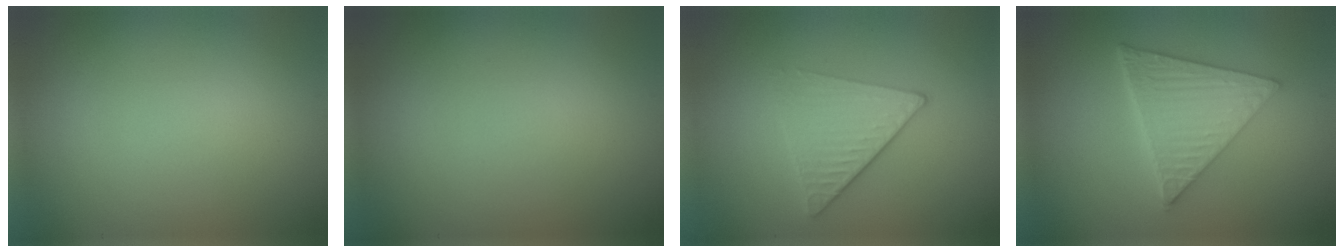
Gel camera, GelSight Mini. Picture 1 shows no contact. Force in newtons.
{"total": 0.0}
{"total": 3.3, "press": 2.9, "slide": 1.5}
{"total": 6.1, "press": 4.6, "slide": 4.1}